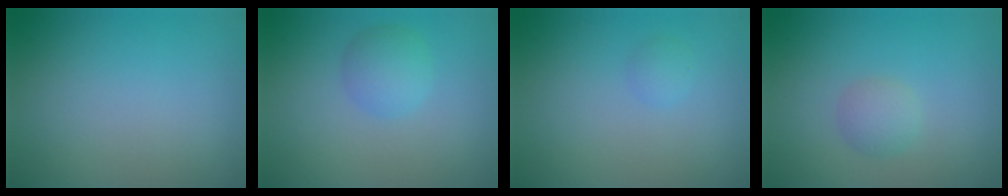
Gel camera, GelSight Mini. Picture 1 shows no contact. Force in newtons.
{"total": 2.4, "press": 2.4, "slide": 0.1}
{"total": 0.9, "press": 0.9, "slide": 0.1}
{"total": 1.7, "press": 1.7, "slide": 0.1}